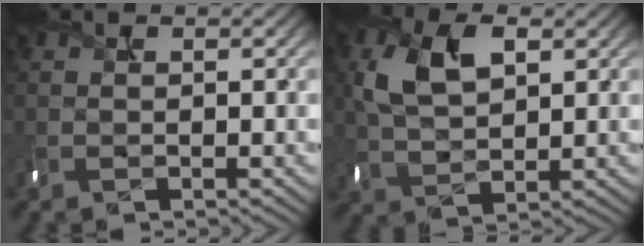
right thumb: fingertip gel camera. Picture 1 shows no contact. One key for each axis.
{"total": 7.2, "fx": 2.2, "fy": 4.2, "fz": 5.4, "tx": -0.123, "ty": 0.002, "tz": 0.042}